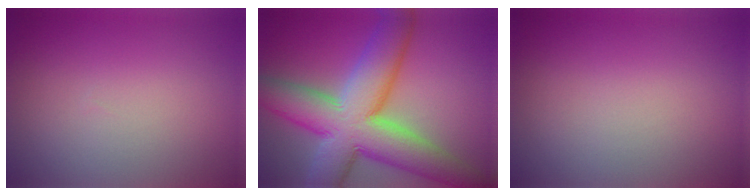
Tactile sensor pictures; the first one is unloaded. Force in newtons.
{"total": 12.8, "press": 12.8, "slide": 0.7}
{"total": 0.0}